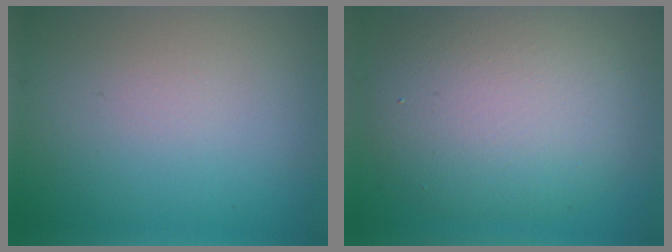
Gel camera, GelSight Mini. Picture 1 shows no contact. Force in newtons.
{"total": 8.4, "press": 8.4, "slide": 0.5}